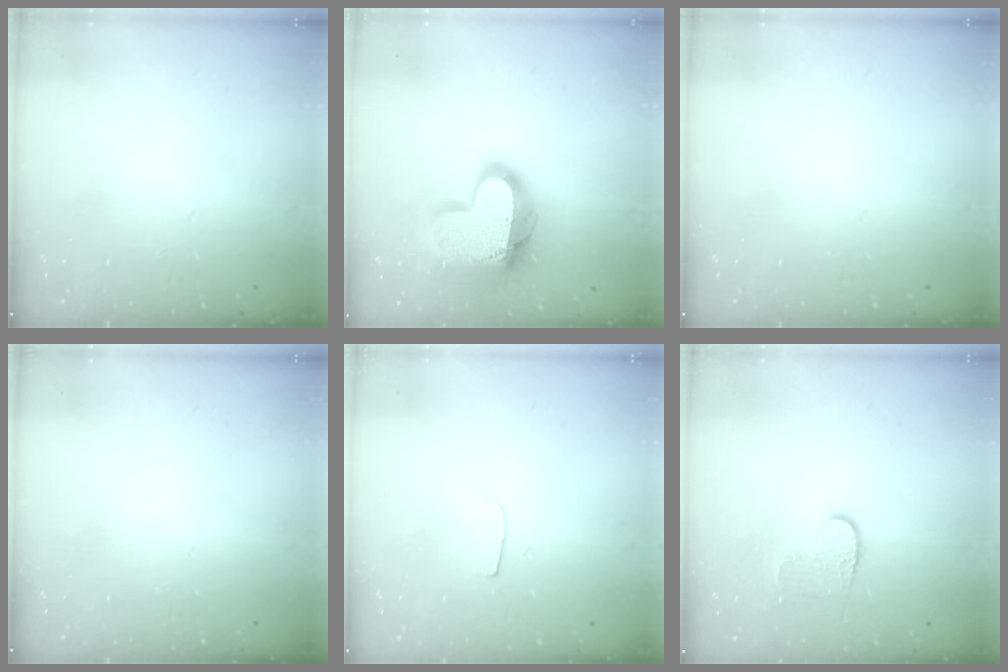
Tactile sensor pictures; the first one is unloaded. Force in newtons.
{"total": 18.9, "press": 18.8, "slide": 1.5}
{"total": 0.0}
{"total": 0.0}
{"total": 4.5, "press": 4.4, "slide": 0.5}
{"total": 6.6, "press": 6.6, "slide": 0.3}